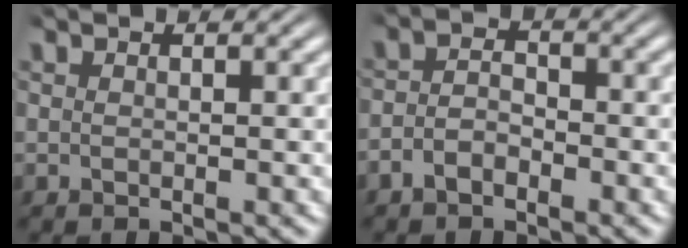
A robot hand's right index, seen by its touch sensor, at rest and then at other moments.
{"total": 2.8, "force": [-1.8, 1.8, 1.3], "torque": [-0.025, -0.002, -0.033]}